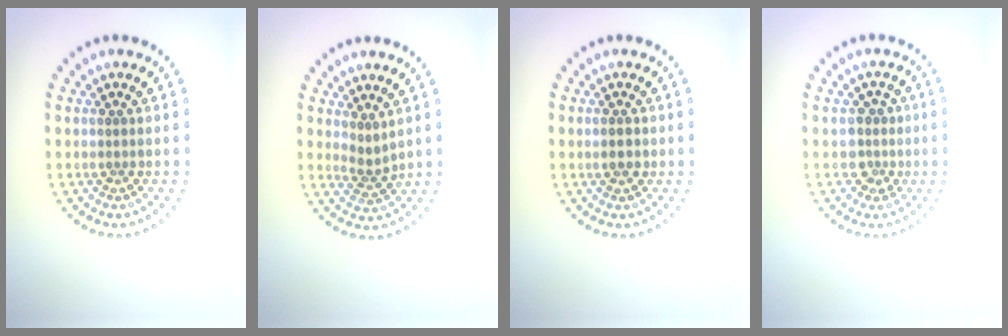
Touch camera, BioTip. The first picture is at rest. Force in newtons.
{"total": 1.9, "press": 1.3, "slide": 1.4}
{"total": 1.9, "press": 1.9, "slide": 0.1}
{"total": 2.2, "press": 1.8, "slide": 1.3}